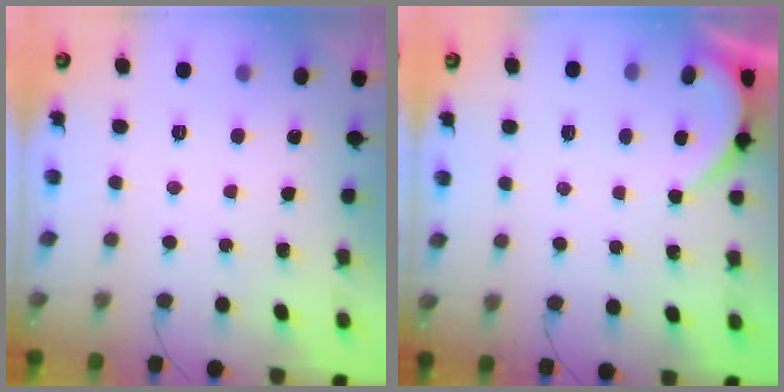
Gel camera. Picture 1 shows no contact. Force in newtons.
{"total": 2.2, "press": 2.2, "slide": 0.4}